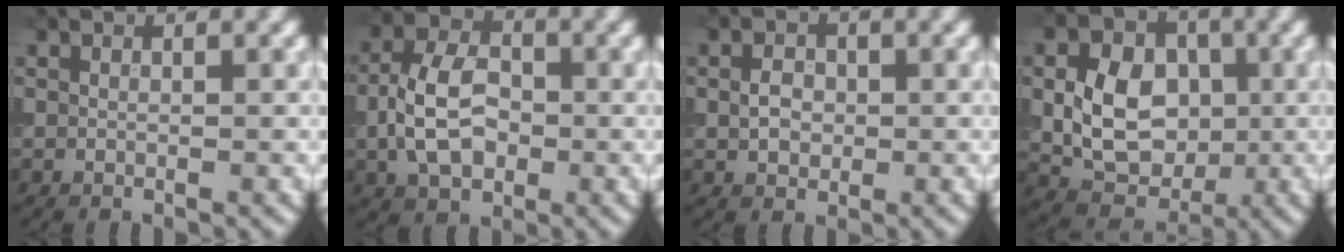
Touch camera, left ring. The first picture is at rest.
{"total": 5.8, "force": [-0.9, 3.9, 4.2], "torque": [-0.084, 0.007, -0.022]}
{"total": 2.1, "force": [0.0, 1.7, 1.3], "torque": [-0.027, 0.002, -0.003]}
{"total": 7.0, "force": [0.0, 5.3, 4.6], "torque": [-0.081, 0.003, -0.004]}